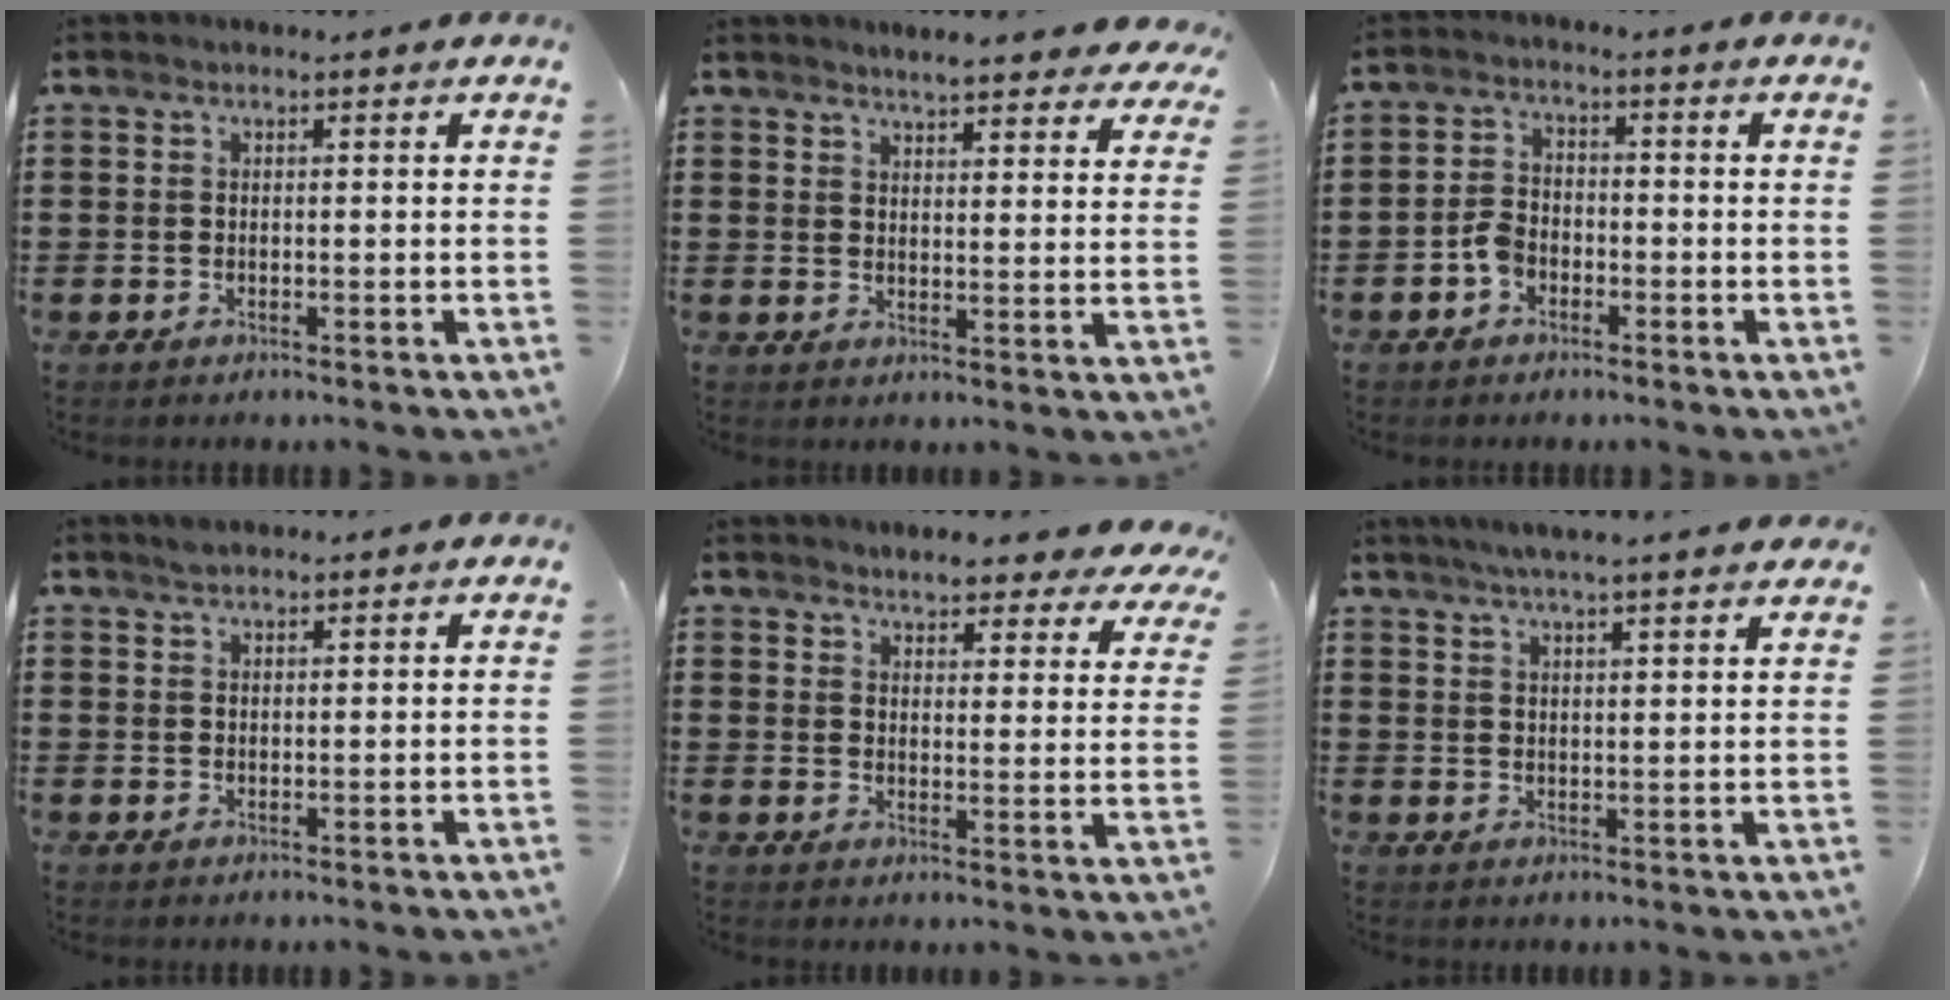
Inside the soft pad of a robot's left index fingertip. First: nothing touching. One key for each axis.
{"total": 4.8, "fx": 4.6, "fy": -0.1, "fz": 1.3, "tx": -0.033, "ty": -0.019, "tz": 0.082}
{"total": 3.4, "fx": -1.9, "fy": 2.3, "fz": 1.7, "tx": -0.046, "ty": 0.002, "tz": -0.041}
{"total": 1.4, "fx": 1.3, "fy": 0.4, "fz": 0.4, "tx": -0.010, "ty": 0.001, "tz": 0.025}
{"total": 4.7, "fx": 4.6, "fy": 0.2, "fz": 1.0, "tx": -0.032, "ty": -0.025, "tz": 0.081}
{"total": 3.9, "fx": 3.5, "fy": -0.3, "fz": 1.7, "tx": -0.043, "ty": -0.010, "tz": 0.062}